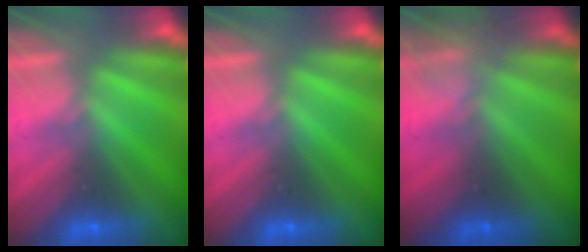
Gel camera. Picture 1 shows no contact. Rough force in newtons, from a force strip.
{"total": 0.0}
{"total": 2.3}